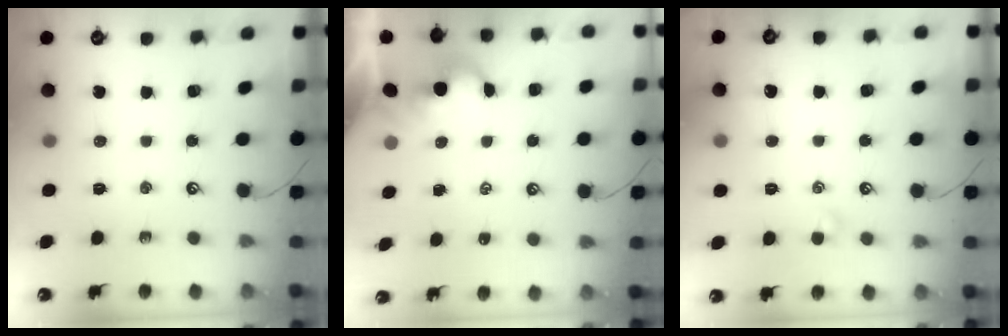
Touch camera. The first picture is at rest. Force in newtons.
{"total": 2.0, "press": 1.9, "slide": 0.4}
{"total": 1.9, "press": 1.8, "slide": 0.6}